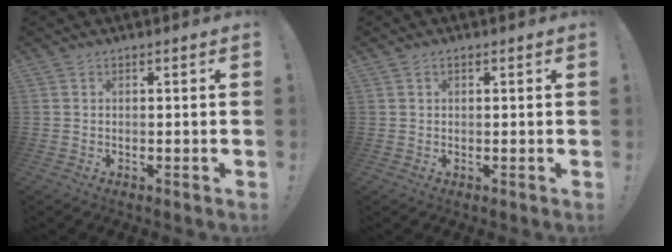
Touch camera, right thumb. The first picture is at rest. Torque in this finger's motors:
{"motor_torque": [-0.28, -0.27, -0.31, 0.13, 0.04]}